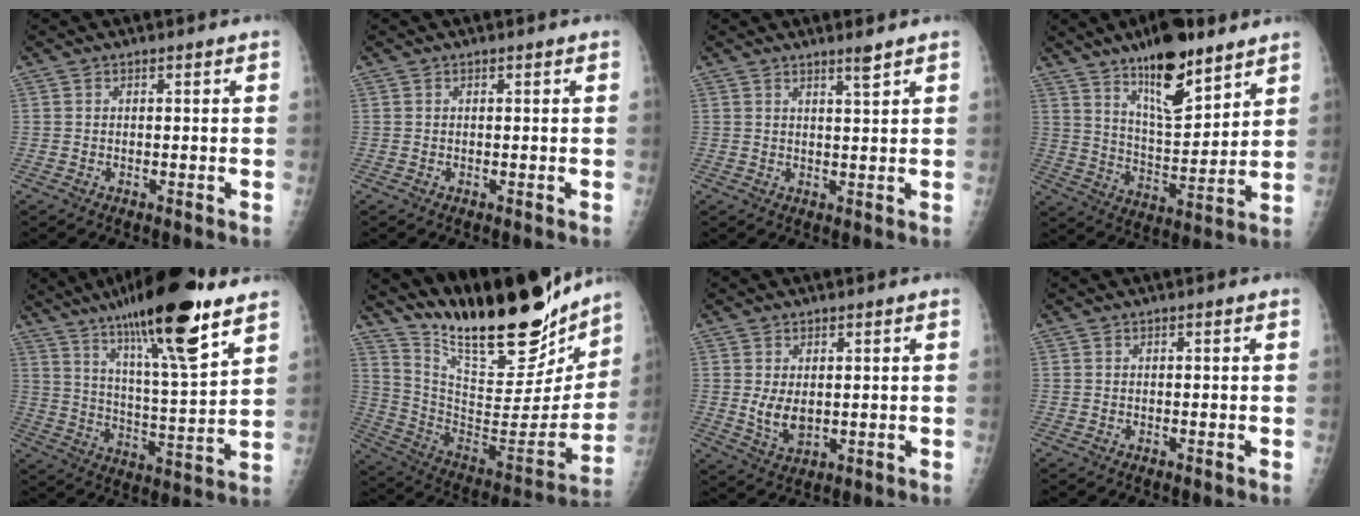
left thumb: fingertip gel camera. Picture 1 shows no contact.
{"total": 0.0}
{"total": 2.3, "force": [1.8, -0.2, 1.3], "torque": [-0.022, -0.019, 0.033]}
{"total": 15.5, "force": [10.4, 5.1, 10.2], "torque": [-0.140, -0.069, 0.182]}
{"total": 20.9, "force": [13.6, 3.2, 15.6], "torque": [-0.245, -0.056, 0.224]}
{"total": 29.4, "force": [23.1, 9.0, 15.9], "torque": [-0.227, -0.097, 0.360]}
{"total": 4.9, "force": [0.6, 3.0, 3.7], "torque": [-0.059, -0.015, 0.022]}
{"total": 0.0}